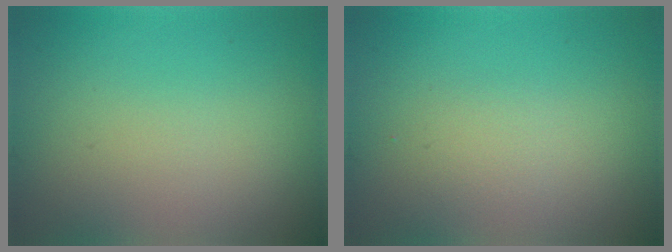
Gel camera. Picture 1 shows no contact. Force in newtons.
{"total": 1.3, "press": 1.3, "slide": 0.0}